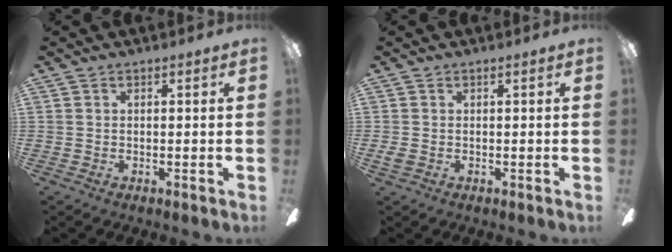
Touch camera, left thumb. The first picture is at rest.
{"total": 1.4, "force": [-0.5, 0.9, 0.9], "torque": [-0.016, 0.003, -0.009]}